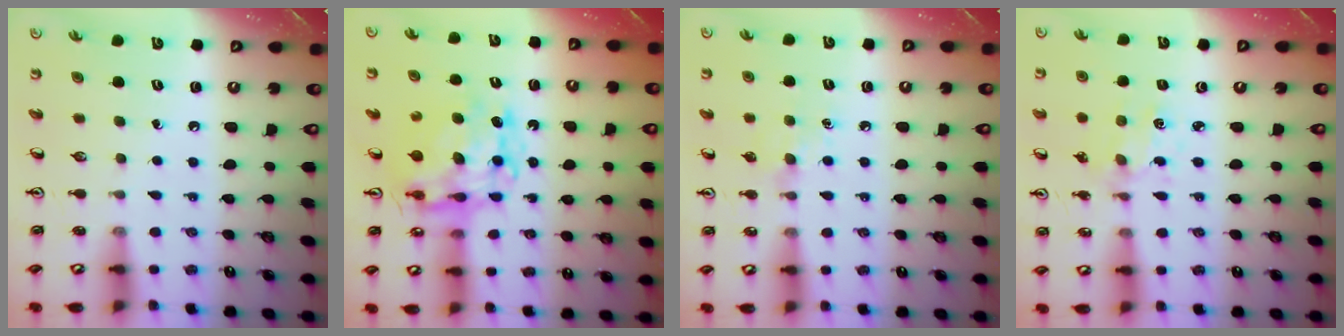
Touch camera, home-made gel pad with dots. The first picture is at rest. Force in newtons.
{"total": 10.9, "press": 10.9, "slide": 0.9}
{"total": 5.4, "press": 5.3, "slide": 0.7}
{"total": 1.9, "press": 1.9, "slide": 0.3}